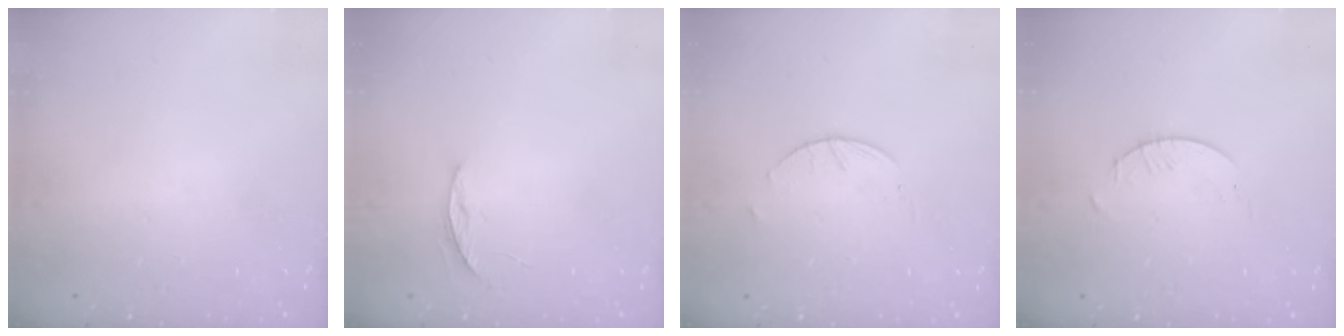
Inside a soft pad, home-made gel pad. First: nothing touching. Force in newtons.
{"total": 4.5, "press": 4.4, "slide": 0.4}
{"total": 2.6, "press": 2.6, "slide": 0.4}
{"total": 2.1, "press": 2.1, "slide": 0.3}